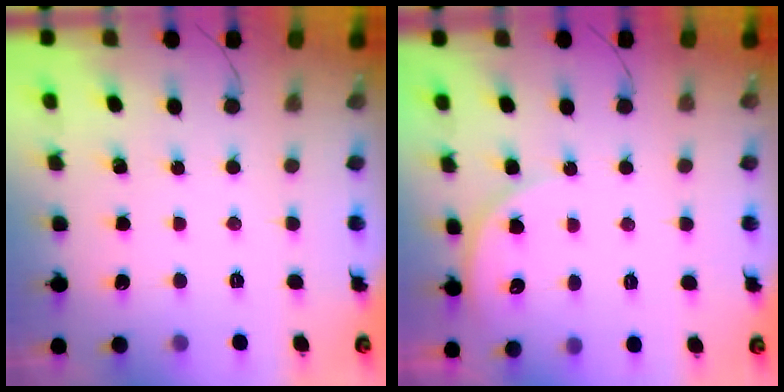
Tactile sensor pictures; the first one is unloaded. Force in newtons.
{"total": 5.4, "press": 5.4, "slide": 0.4}